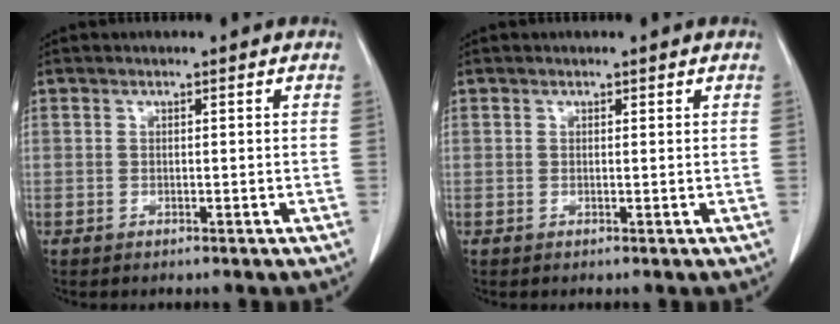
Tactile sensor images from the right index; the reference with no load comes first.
{"total": 0.0}